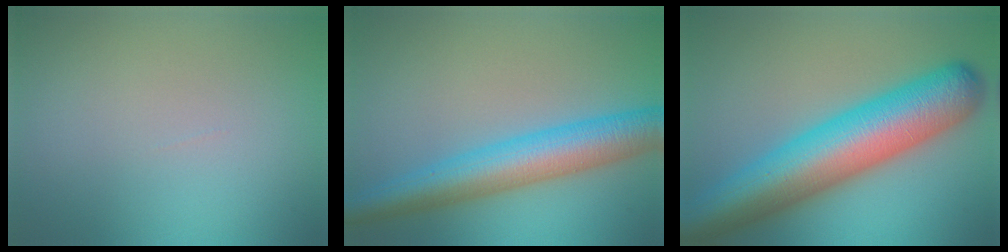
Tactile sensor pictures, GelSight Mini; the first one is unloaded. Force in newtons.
{"total": 7.1, "press": 7.1, "slide": 0.1}
{"total": 12.3, "press": 12.3, "slide": 0.3}